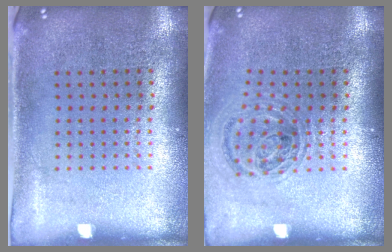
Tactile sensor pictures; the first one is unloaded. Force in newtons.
{"total": 0.9, "press": 0.9, "slide": 0.2}